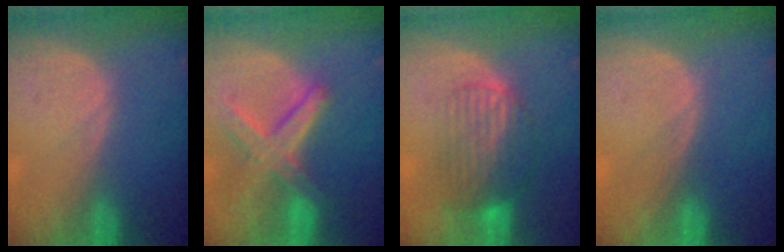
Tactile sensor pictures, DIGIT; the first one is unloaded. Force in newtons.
{"total": 8.2, "press": 7.1, "slide": 4.1}
{"total": 7.1, "press": 6.6, "slide": 2.7}
{"total": 0.0}